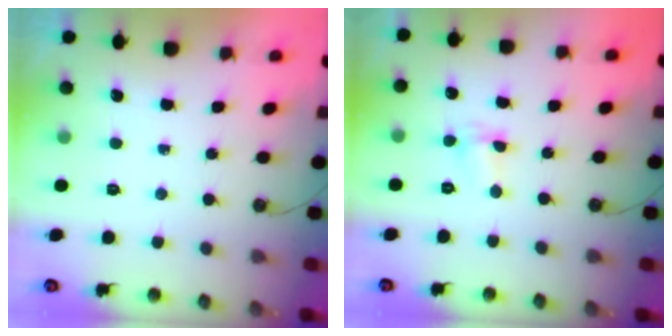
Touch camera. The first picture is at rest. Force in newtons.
{"total": 1.7, "press": 1.6, "slide": 0.6}